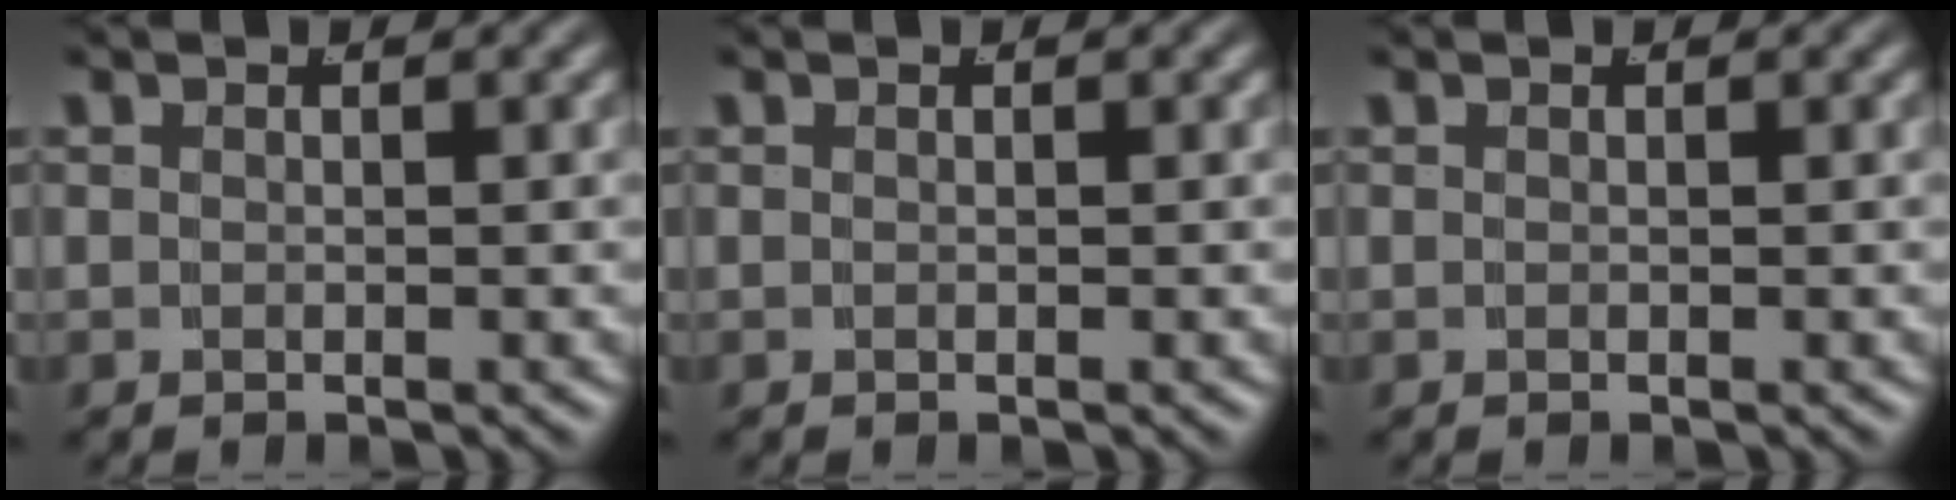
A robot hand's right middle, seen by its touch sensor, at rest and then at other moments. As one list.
[{"total": 0.0}, {"total": 0.0}]